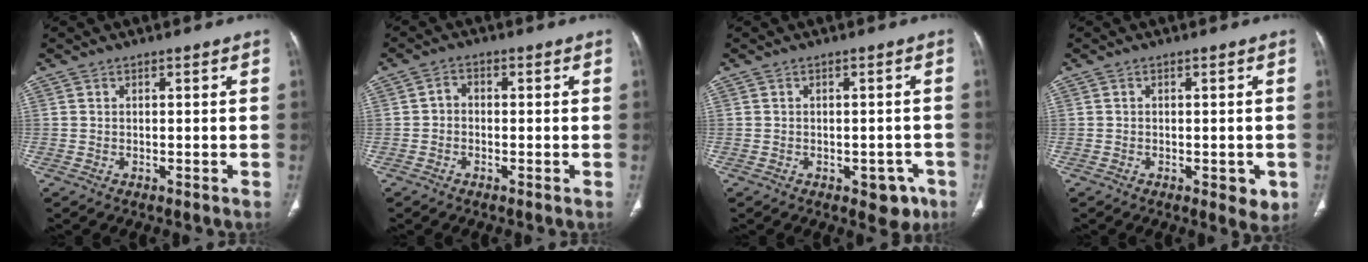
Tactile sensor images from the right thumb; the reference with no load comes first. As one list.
[{"total": 2.1, "force": [-0.4, 1.6, 1.2], "torque": [-0.014, 0.009, -0.016]}, {"total": 4.4, "force": [-2.2, 2.8, 2.6], "torque": [-0.005, 0.015, -0.022]}, {"total": 3.6, "force": [-1.1, 1.8, 2.9], "torque": [-0.019, -0.004, -0.011]}]